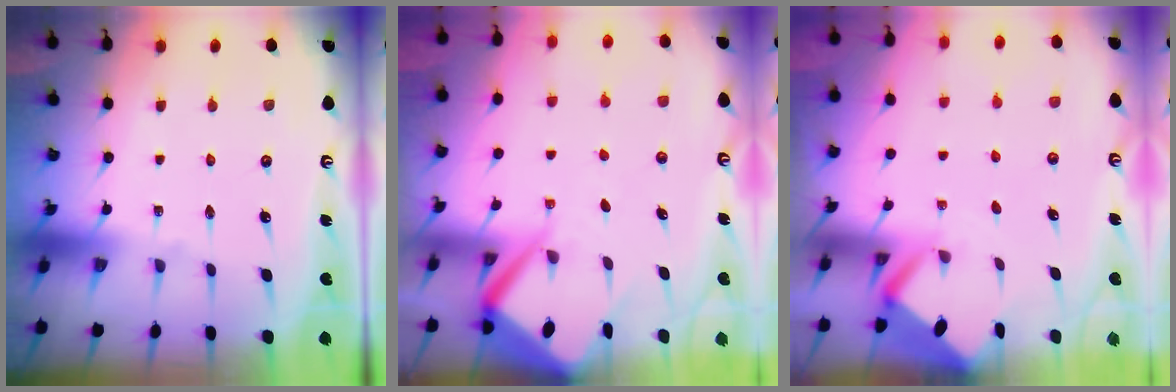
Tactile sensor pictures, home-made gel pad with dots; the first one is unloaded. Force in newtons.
{"total": 6.6, "press": 6.6, "slide": 0.6}
{"total": 2.5, "press": 2.5, "slide": 0.2}